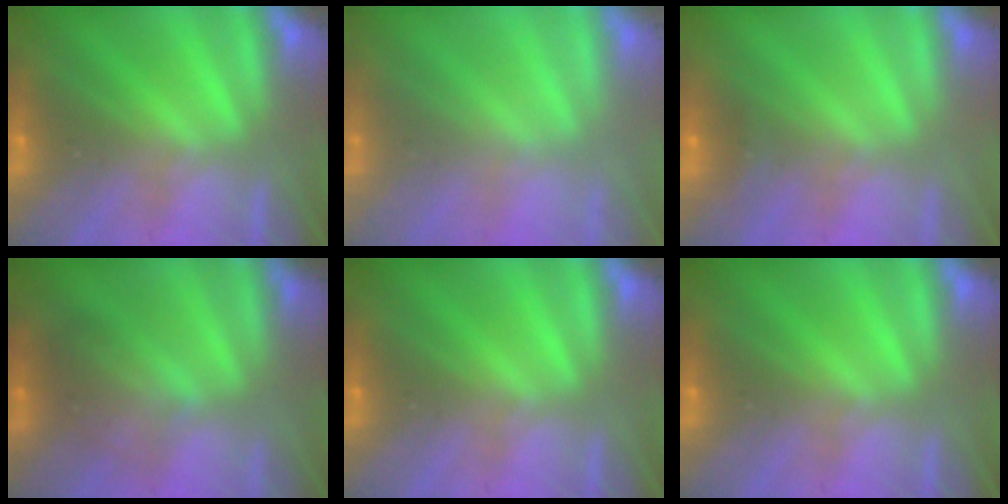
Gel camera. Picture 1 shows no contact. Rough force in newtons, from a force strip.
{"total": 2.8}
{"total": 2.4}
{"total": 2.2}
{"total": 0.0}
{"total": 0.0}